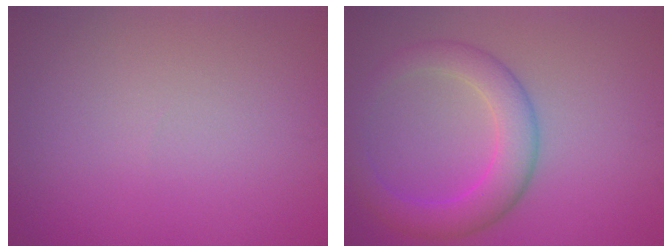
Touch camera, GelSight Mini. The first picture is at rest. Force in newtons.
{"total": 4.7, "press": 4.7, "slide": 0.1}